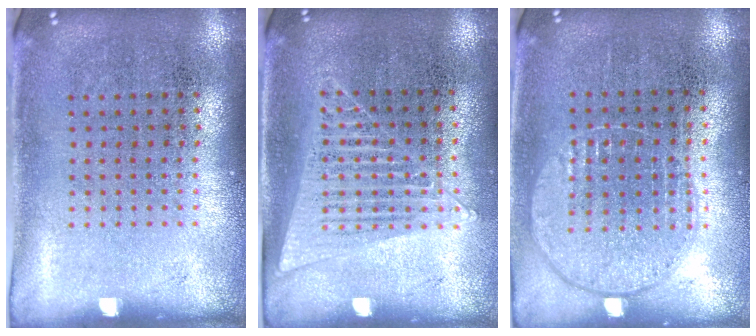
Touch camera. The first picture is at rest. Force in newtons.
{"total": 1.3, "press": 1.2, "slide": 0.5}
{"total": 1.0, "press": 0.9, "slide": 0.3}